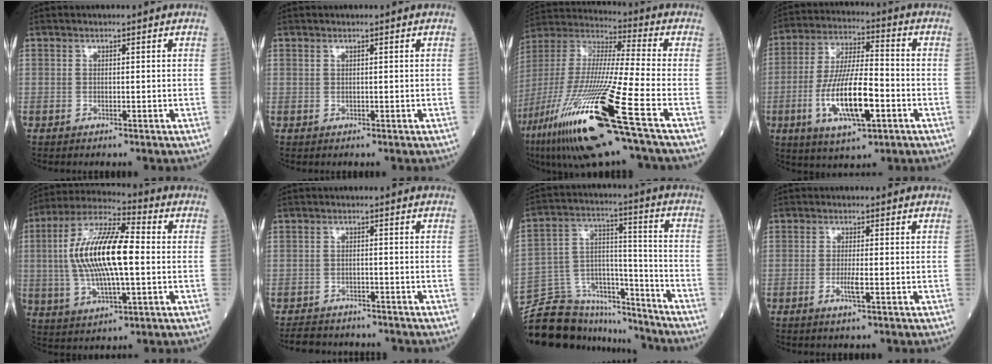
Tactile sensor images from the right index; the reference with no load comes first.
{"total": 0.0}
{"total": 25.5, "force": [-13.0, 0.4, 21.9], "torque": [-0.456, -0.065, -0.243]}
{"total": 13.8, "force": [-4.2, 3.4, 12.7], "torque": [-0.251, -0.006, -0.072]}
{"total": 16.3, "force": [0.4, 4.3, 15.7], "torque": [-0.318, 0.016, 0.006]}
{"total": 6.7, "force": [-6.1, 2.3, 1.5], "torque": [-0.023, -0.005, -0.088]}
{"total": 18.2, "force": [-16.8, 6.0, 3.8], "torque": [-0.072, 0.051, -0.271]}
{"total": 2.2, "force": [-0.8, -0.1, 2.0], "torque": [-0.042, -0.003, -0.015]}